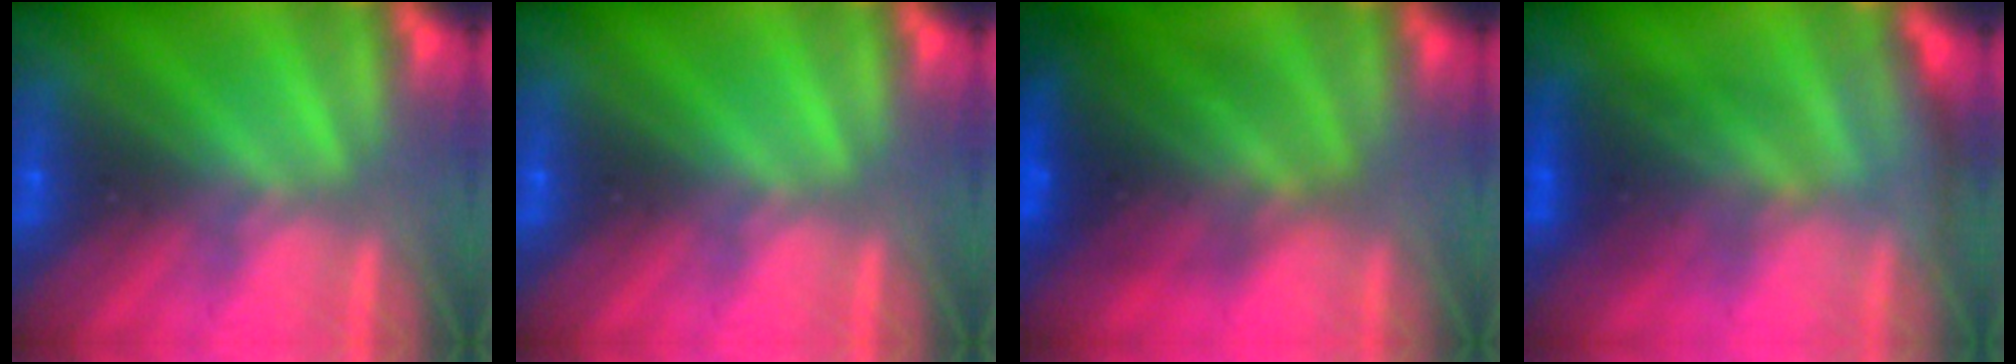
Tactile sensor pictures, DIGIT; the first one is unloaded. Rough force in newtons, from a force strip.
{"total": 0.0}
{"total": 7.9}
{"total": 2.5}